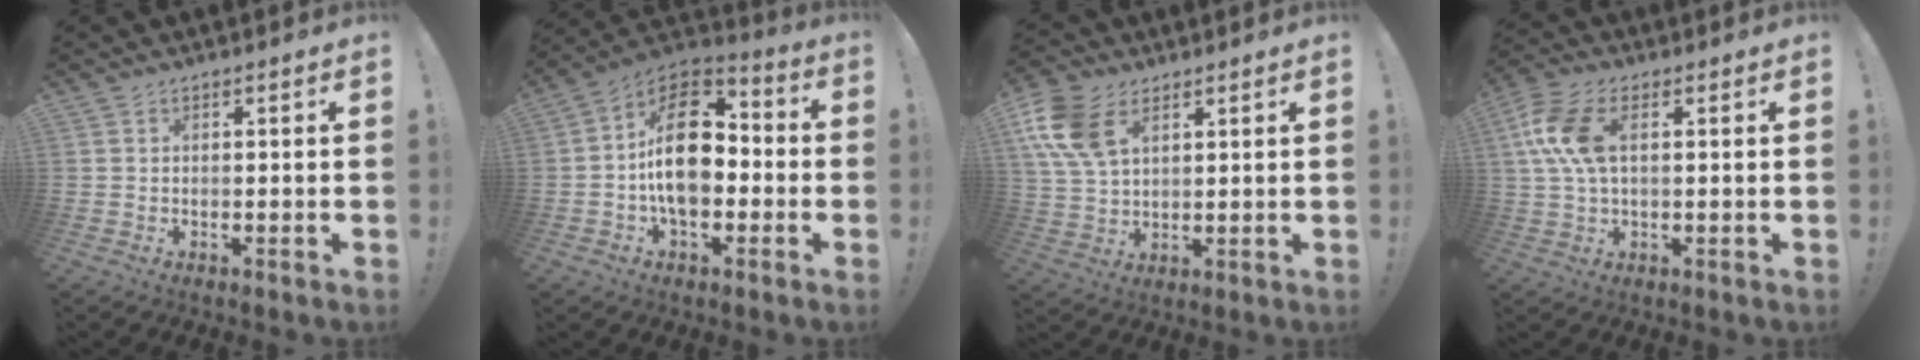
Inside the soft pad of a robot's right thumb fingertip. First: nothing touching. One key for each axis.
{"total": 19.7, "fx": -0.6, "fy": 12.3, "fz": 15.3, "tx": -0.257, "ty": 0.024, "tz": -0.005}
{"total": 12.8, "fx": 5.7, "fy": 7.8, "fz": 8.3, "tx": -0.179, "ty": -0.013, "tz": 0.110}
{"total": 11.2, "fx": 2.5, "fy": 5.7, "fz": 9.3, "tx": -0.192, "ty": 0.002, "tz": 0.047}